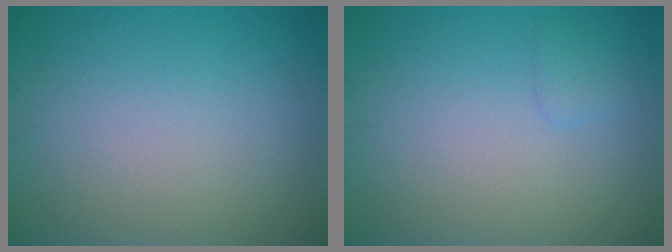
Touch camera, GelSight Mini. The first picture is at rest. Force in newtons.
{"total": 0.9, "press": 0.8, "slide": 0.1}